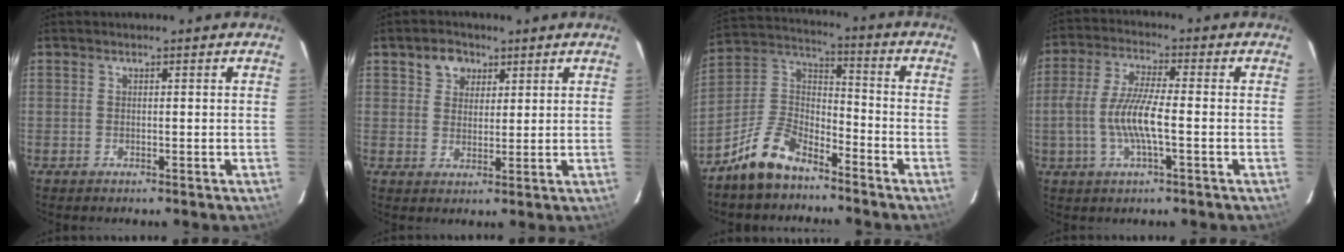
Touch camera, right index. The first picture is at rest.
{"total": 4.6, "force": [2.5, 3.5, 1.4], "torque": [-0.017, 0.013, 0.045]}
{"total": 11.6, "force": [-8.3, 5.3, 6.1], "torque": [-0.139, 0.032, -0.157]}
{"total": 9.4, "force": [-2.0, 1.8, 9.0], "torque": [-0.187, 0.000, -0.039]}